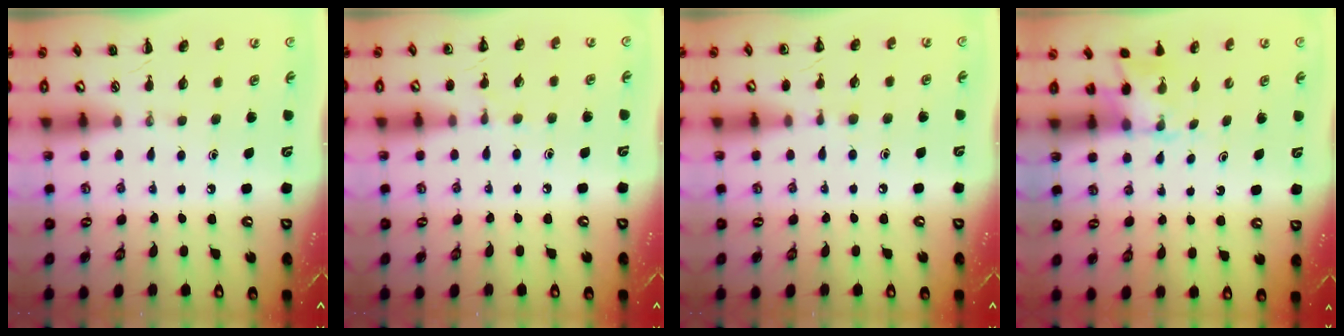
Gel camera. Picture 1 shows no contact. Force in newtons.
{"total": 5.5, "press": 5.2, "slide": 1.8}
{"total": 5.4, "press": 5.1, "slide": 1.7}
{"total": 2.6, "press": 2.5, "slide": 0.6}